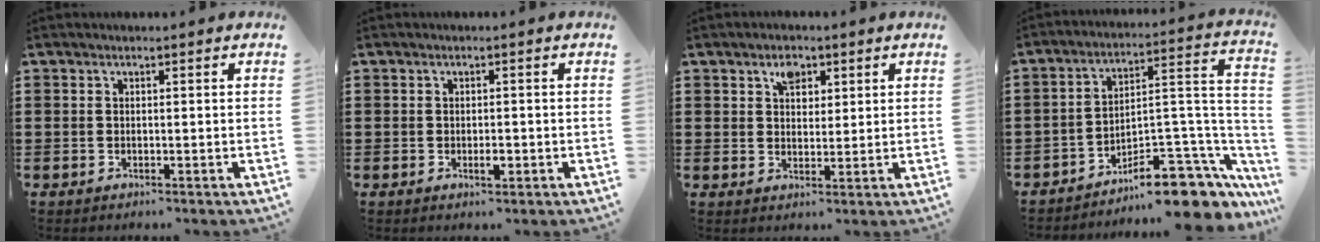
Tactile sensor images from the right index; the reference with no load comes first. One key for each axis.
{"total": 1.8, "fx": -0.5, "fy": 0.7, "fz": 1.5, "tx": -0.028, "ty": 0.001, "tz": -0.008}
{"total": 3.2, "fx": 1.9, "fy": 2.1, "fz": 1.6, "tx": -0.023, "ty": 0.000, "tz": 0.031}
{"total": 11.0, "fx": -9.0, "fy": 3.0, "fz": 5.7, "tx": -0.067, "ty": 0.033, "tz": -0.168}